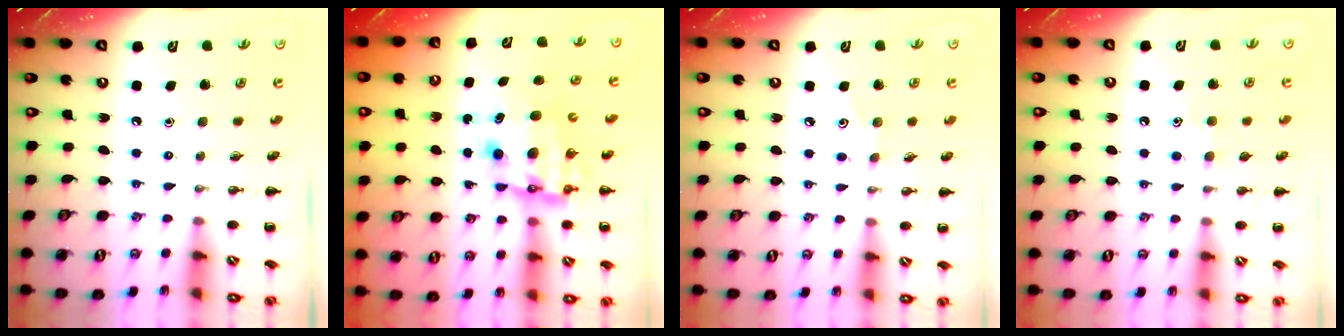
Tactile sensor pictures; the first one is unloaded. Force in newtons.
{"total": 9.6, "press": 9.3, "slide": 2.2}
{"total": 3.9, "press": 3.8, "slide": 0.9}
{"total": 5.1, "press": 4.8, "slide": 1.5}